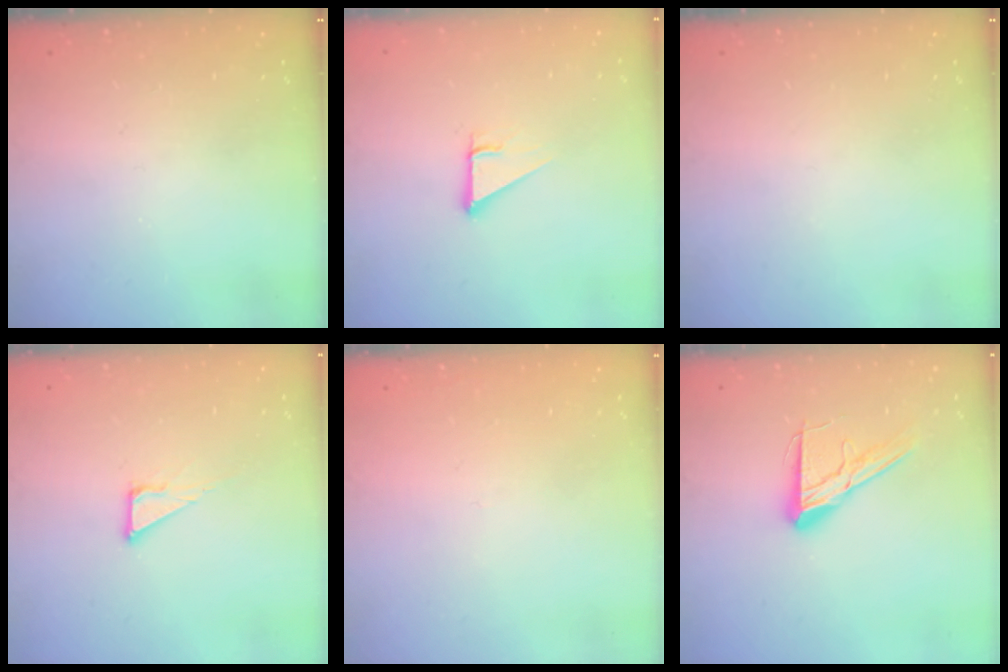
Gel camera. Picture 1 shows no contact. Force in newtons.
{"total": 3.7, "press": 3.7, "slide": 0.2}
{"total": 0.0}
{"total": 3.3, "press": 3.3, "slide": 0.2}
{"total": 2.6, "press": 2.6, "slide": 0.2}
{"total": 12.3, "press": 12.3, "slide": 1.0}